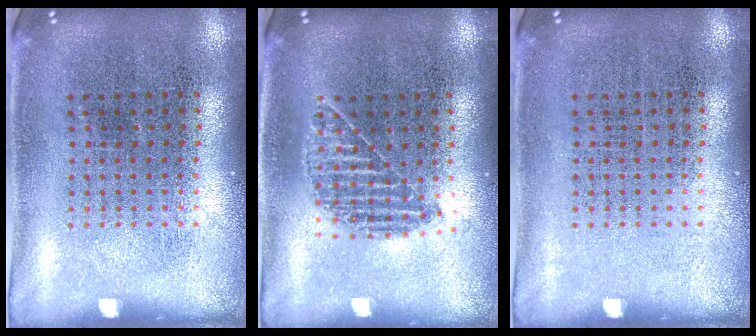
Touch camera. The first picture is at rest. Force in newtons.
{"total": 1.1, "press": 1.0, "slide": 0.5}
{"total": 0.0}